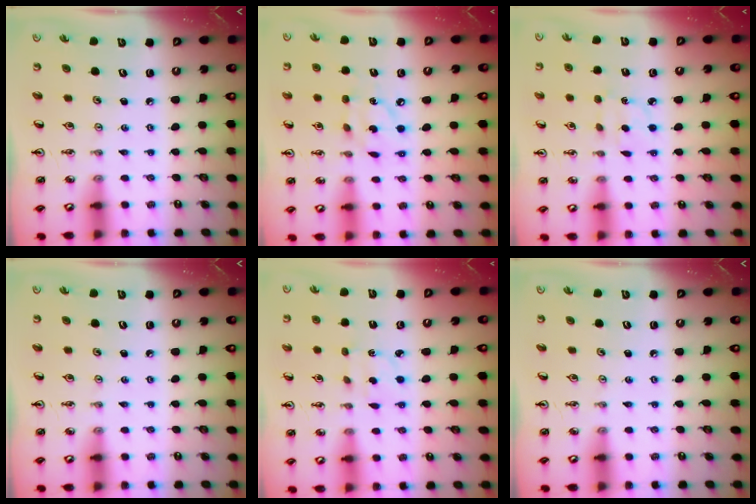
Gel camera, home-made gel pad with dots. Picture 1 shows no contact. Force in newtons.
{"total": 7.9, "press": 7.8, "slide": 0.3}
{"total": 4.3, "press": 4.3, "slide": 0.5}
{"total": 0.0}
{"total": 2.5, "press": 2.4, "slide": 0.6}
{"total": 0.0}